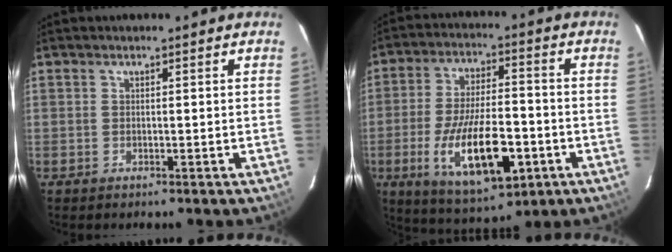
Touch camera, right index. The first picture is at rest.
{"total": 17.4, "force": [-6.1, 6.8, 14.9], "torque": [-0.292, -0.018, -0.089]}